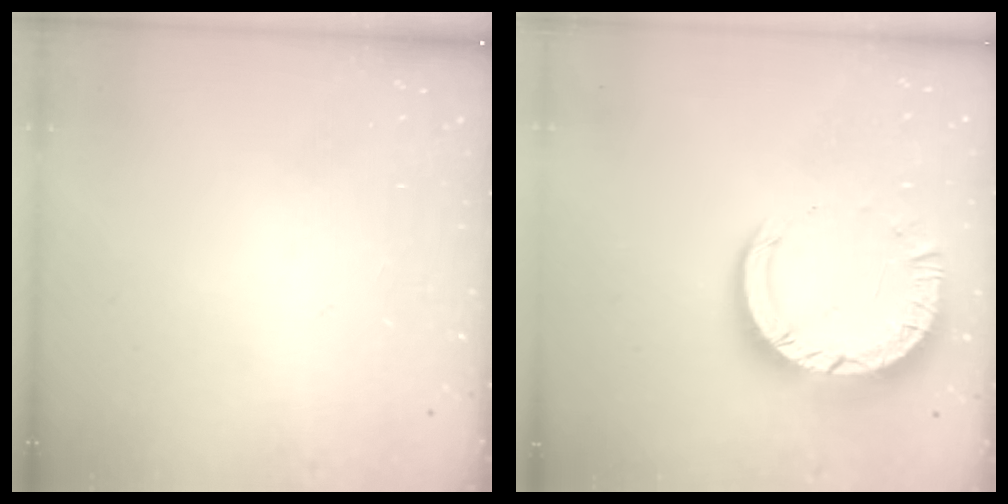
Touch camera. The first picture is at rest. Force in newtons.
{"total": 9.6, "press": 9.5, "slide": 1.1}